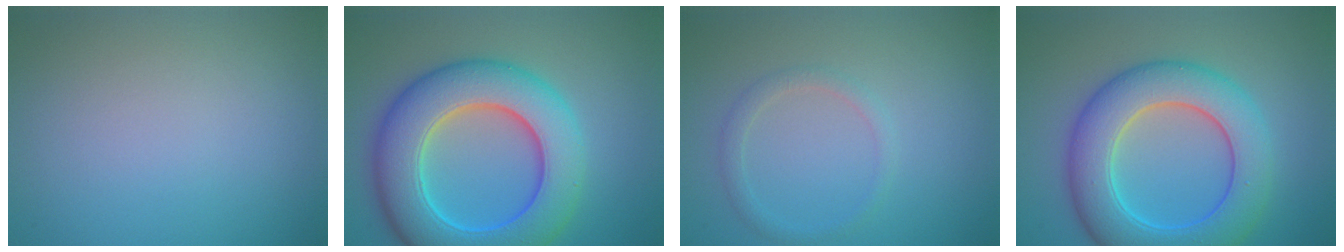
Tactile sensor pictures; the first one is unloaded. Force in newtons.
{"total": 10.4, "press": 10.4, "slide": 0.2}
{"total": 1.4, "press": 1.4, "slide": 0.1}
{"total": 8.6, "press": 8.6, "slide": 0.1}